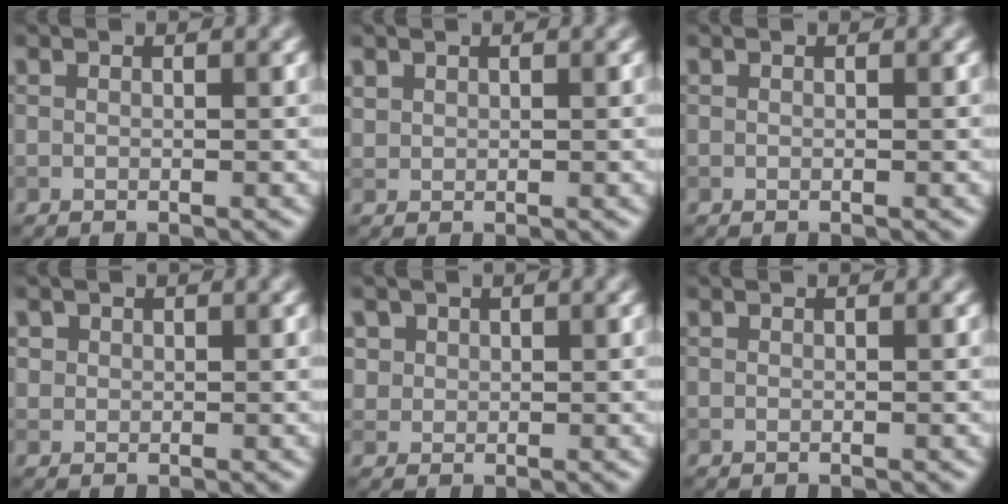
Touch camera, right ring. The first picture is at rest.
{"total": 0.9, "force": [0.6, 0.6, 0.1], "torque": [-0.002, -0.001, 0.016]}
{"total": 0.0}
{"total": 1.0, "force": [0.3, 0.9, 0.2], "torque": [0.003, -0.004, 0.007]}
{"total": 1.9, "force": [0.9, 1.6, 0.5], "torque": [-0.015, -0.003, 0.032]}
{"total": 0.0}